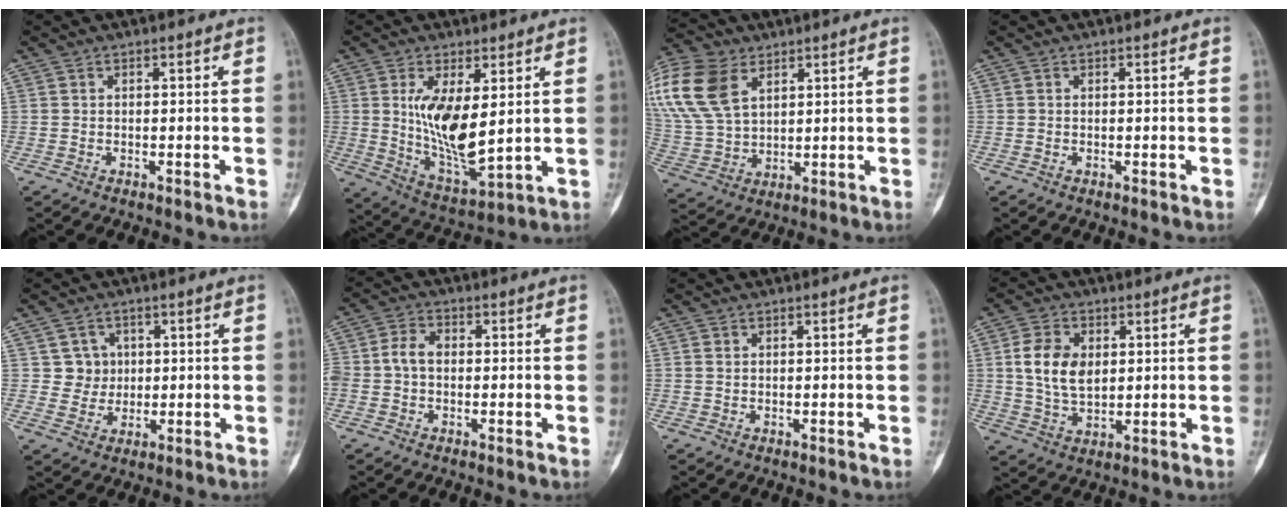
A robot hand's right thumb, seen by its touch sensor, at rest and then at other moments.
{"total": 12.7, "force": [2.5, 5.1, 11.4], "torque": [-0.198, -0.031, 0.063]}
{"total": 18.6, "force": [8.0, 12.1, 11.6], "torque": [-0.264, -0.001, 0.159]}
{"total": 0.0}
{"total": 4.7, "force": [1.1, 4.5, 0.5], "torque": [0.023, 0.001, 0.016]}
{"total": 5.1, "force": [-0.3, 3.8, 3.3], "torque": [-0.063, 0.020, -0.011]}
{"total": 0.6, "force": [0.3, 0.5, 0.2], "torque": [-0.001, 0.001, 0.006]}
{"total": 9.2, "force": [1.9, 6.0, 6.7], "torque": [-0.114, -0.010, 0.040]}